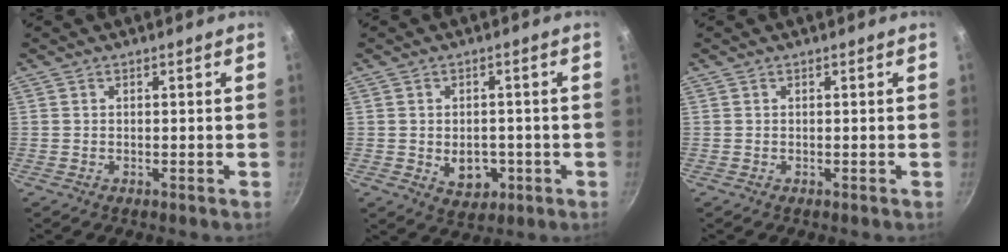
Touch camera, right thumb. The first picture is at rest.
{"total": 6.2, "force": [-1.4, 4.7, 3.8], "torque": [-0.033, 0.006, -0.008]}
{"total": 0.0}